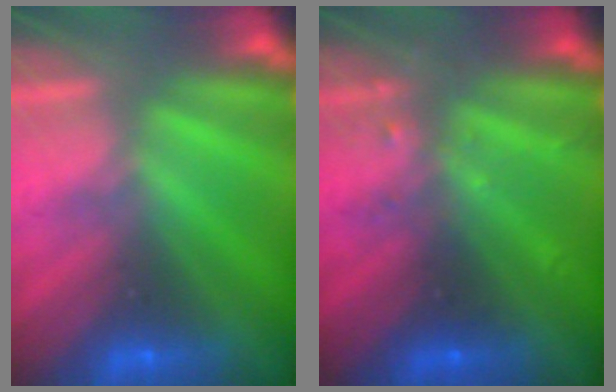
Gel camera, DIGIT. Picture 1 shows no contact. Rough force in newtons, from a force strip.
{"total": 2.4}